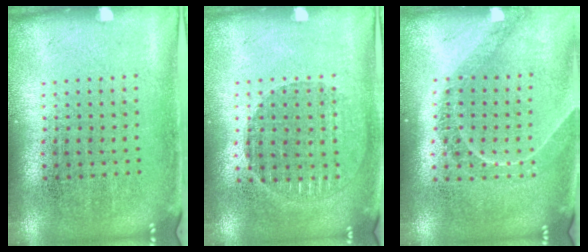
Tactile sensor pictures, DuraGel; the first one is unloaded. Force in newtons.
{"total": 1.1, "press": 1.1, "slide": 0.1}
{"total": 1.2, "press": 1.1, "slide": 0.5}